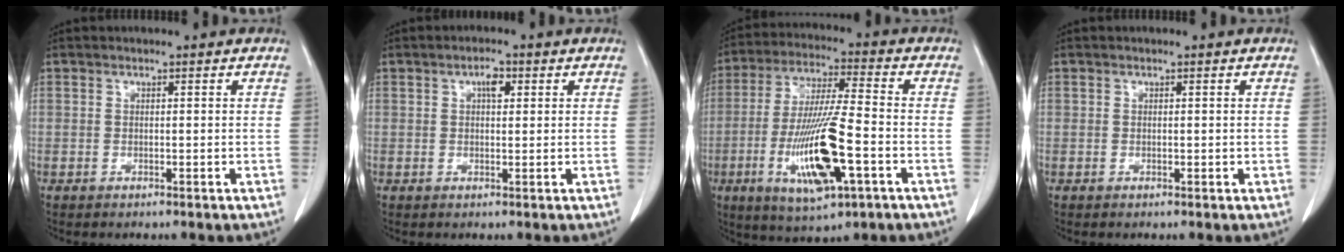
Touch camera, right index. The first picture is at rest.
{"total": 2.4, "force": [0.9, 1.1, 1.9], "torque": [-0.032, 0.004, 0.014]}
{"total": 15.4, "force": [-4.8, 2.2, 14.4], "torque": [-0.287, -0.018, -0.079]}
{"total": 0.7, "force": [0.1, 0.6, 0.4], "torque": [-0.007, 0.000, 0.002]}